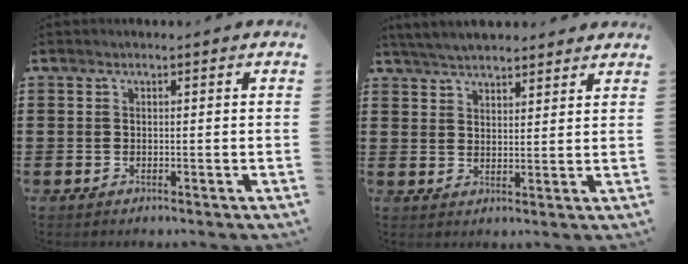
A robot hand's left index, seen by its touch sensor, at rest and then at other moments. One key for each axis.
{"total": 4.5, "fx": 4.3, "fy": 0.6, "fz": 0.9, "tx": -0.029, "ty": -0.007, "tz": 0.082}